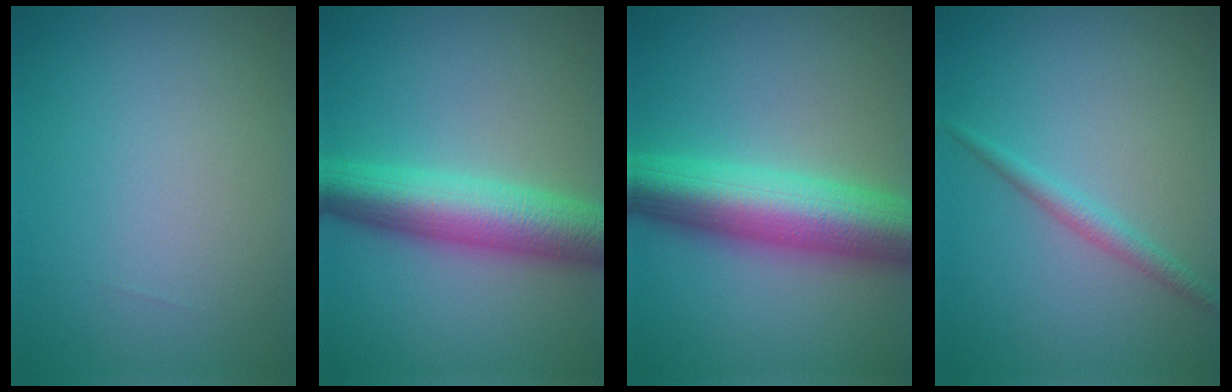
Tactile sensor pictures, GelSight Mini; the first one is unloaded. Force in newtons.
{"total": 7.4, "press": 7.4, "slide": 0.1}
{"total": 9.5, "press": 9.5, "slide": 0.1}
{"total": 1.6, "press": 1.6, "slide": 0.1}